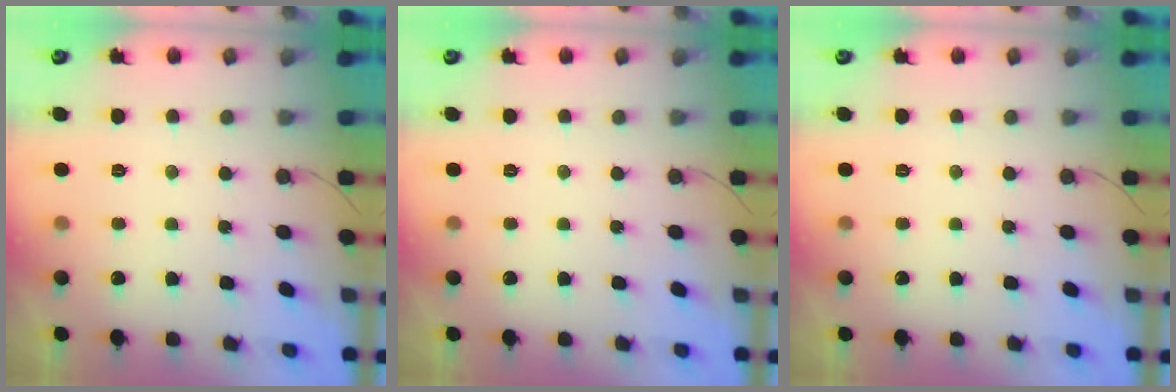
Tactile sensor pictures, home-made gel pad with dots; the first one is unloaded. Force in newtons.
{"total": 0.0}
{"total": 0.0}